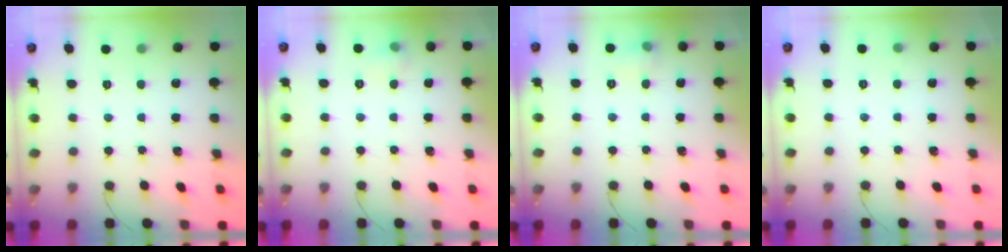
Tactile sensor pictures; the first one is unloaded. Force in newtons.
{"total": 4.0, "press": 3.7, "slide": 1.5}
{"total": 5.3, "press": 5.1, "slide": 1.5}
{"total": 2.4, "press": 1.6, "slide": 1.8}